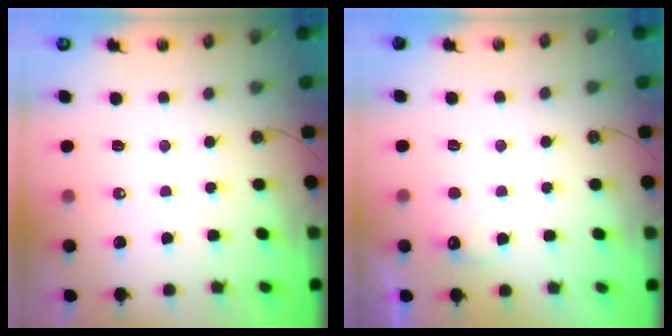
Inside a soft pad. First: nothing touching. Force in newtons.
{"total": 7.3, "press": 7.1, "slide": 1.3}